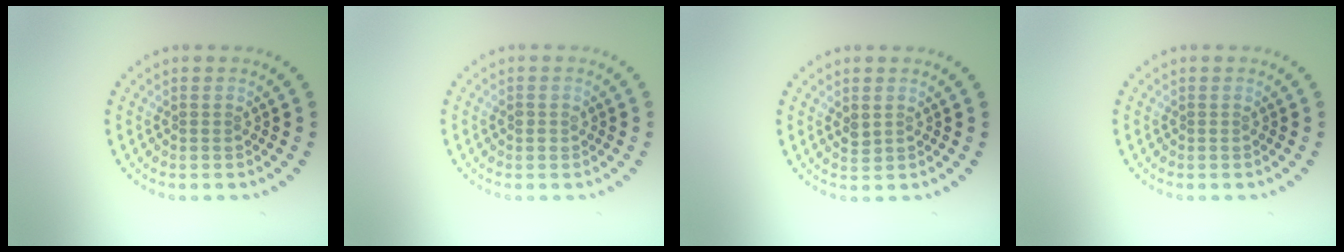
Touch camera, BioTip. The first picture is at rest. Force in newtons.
{"total": 0.8, "press": 0.8, "slide": 0.2}
{"total": 1.1, "press": 1.1, "slide": 0.2}
{"total": 0.0}